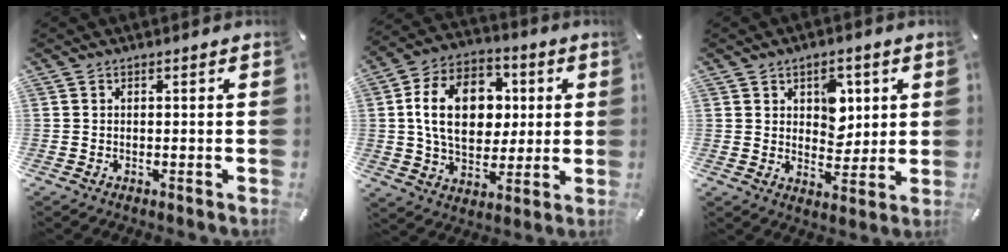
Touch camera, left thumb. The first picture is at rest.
{"total": 17.9, "force": [2.2, 12.8, 12.3], "torque": [-0.223, 0.016, 0.037]}
{"total": 7.4, "force": [2.8, 5.8, 3.8], "torque": [-0.037, -0.006, 0.041]}